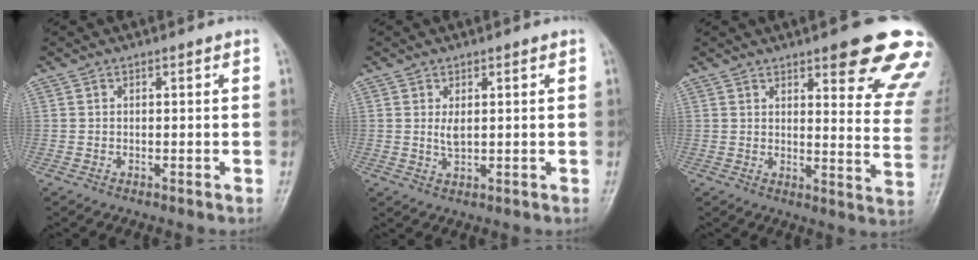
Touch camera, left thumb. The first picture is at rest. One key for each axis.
{"total": 2.5, "fx": 0.7, "fy": 1.2, "fz": 2.0, "tx": -0.032, "ty": -0.008, "tz": 0.014}
{"total": 18.4, "fx": 11.7, "fy": 4.4, "fz": 13.5, "tx": -0.128, "ty": -0.054, "tz": 0.133}